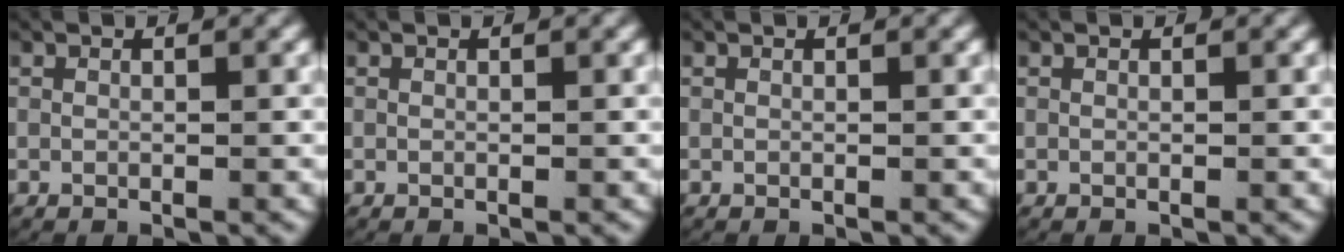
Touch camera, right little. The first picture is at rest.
{"total": 0.0}
{"total": 0.0}
{"total": 0.0}